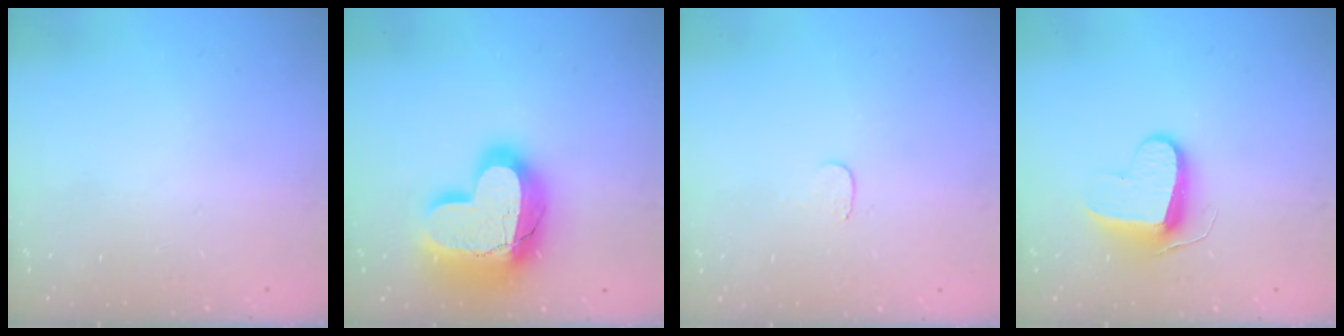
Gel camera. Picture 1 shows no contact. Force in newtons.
{"total": 21.0, "press": 20.9, "slide": 1.5}
{"total": 3.4, "press": 3.4, "slide": 0.2}
{"total": 8.8, "press": 8.7, "slide": 0.5}